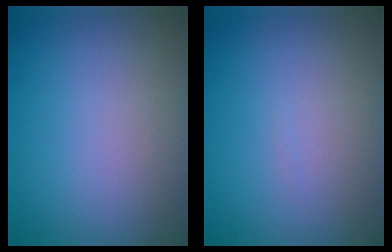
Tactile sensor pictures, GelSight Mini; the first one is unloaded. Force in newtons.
{"total": 0.0}